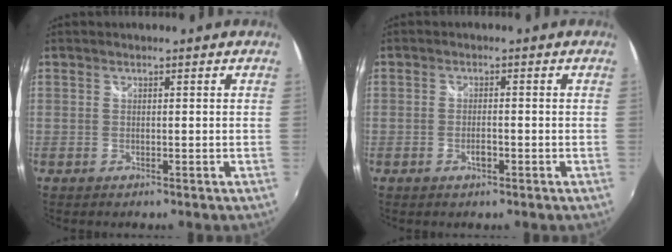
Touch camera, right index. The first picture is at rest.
{"total": 2.1, "force": [-0.9, 0.8, 1.7], "torque": [-0.032, -0.002, -0.016]}